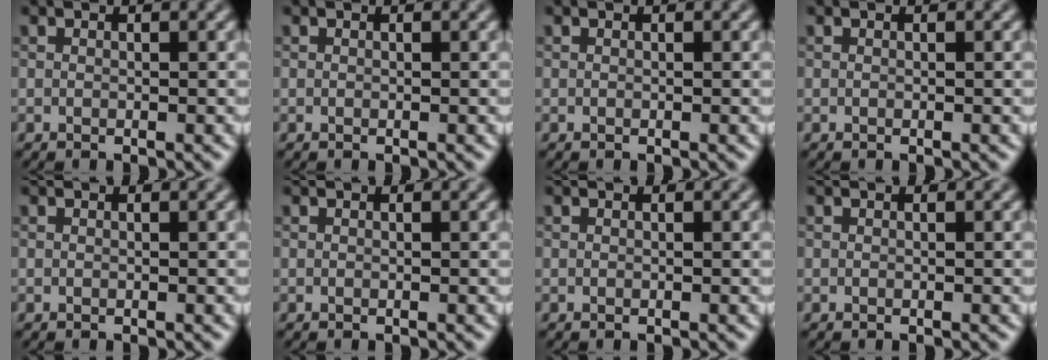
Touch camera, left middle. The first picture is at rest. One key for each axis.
{"total": 0.0}
{"total": 0.0}
{"total": 0.0}
{"total": 0.0}
{"total": 0.0}
{"total": 0.0}
{"total": 0.0}